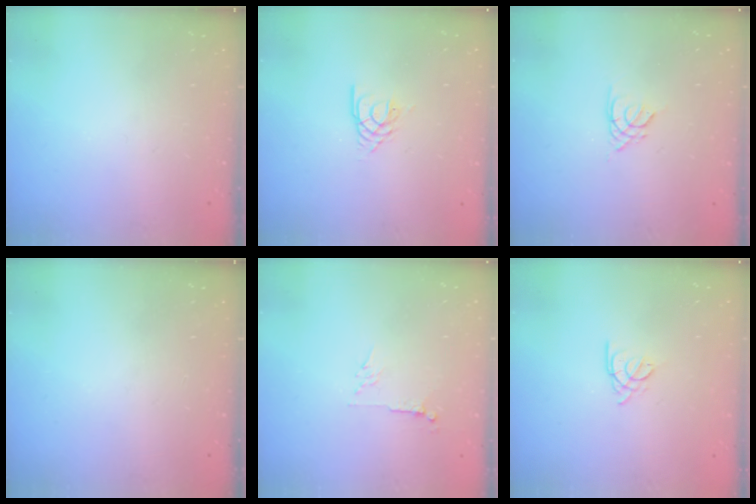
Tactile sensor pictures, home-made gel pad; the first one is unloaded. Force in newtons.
{"total": 2.5, "press": 2.4, "slide": 0.4}
{"total": 2.6, "press": 2.6, "slide": 0.3}
{"total": 0.0}
{"total": 5.0, "press": 4.9, "slide": 0.4}
{"total": 2.2, "press": 2.2, "slide": 0.5}